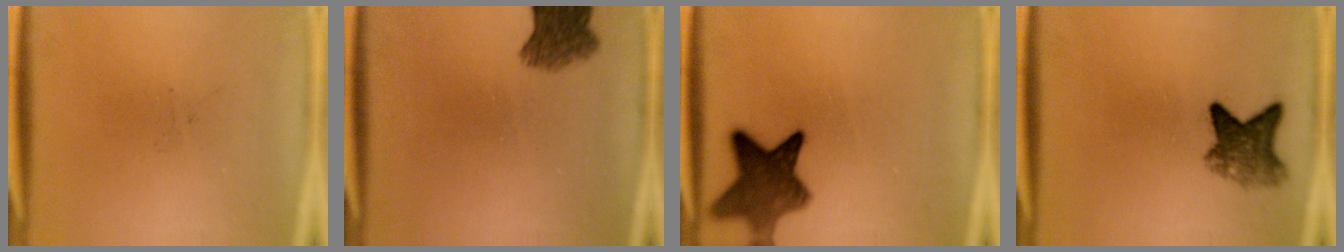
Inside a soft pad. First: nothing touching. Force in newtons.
{"total": 5.3}
{"total": 9.3}
{"total": 5.5}